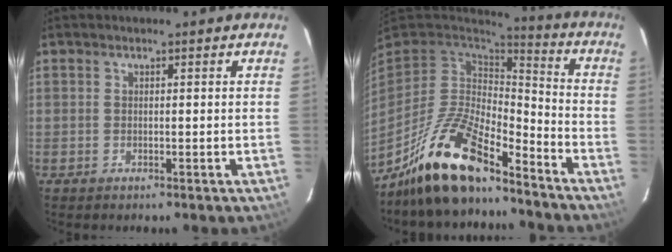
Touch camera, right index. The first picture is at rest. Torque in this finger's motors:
{"motor_torque": [0.59, -0.68, 0.79, 0.21]}